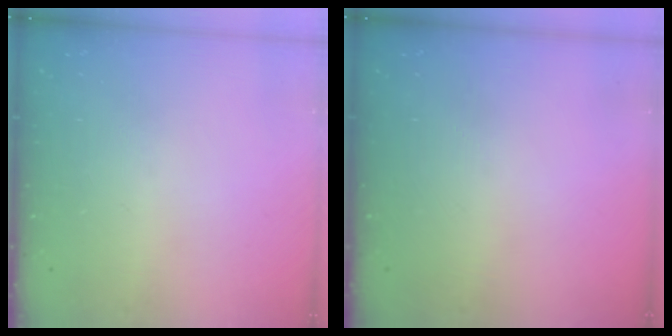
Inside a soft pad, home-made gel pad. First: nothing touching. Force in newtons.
{"total": 0.0}